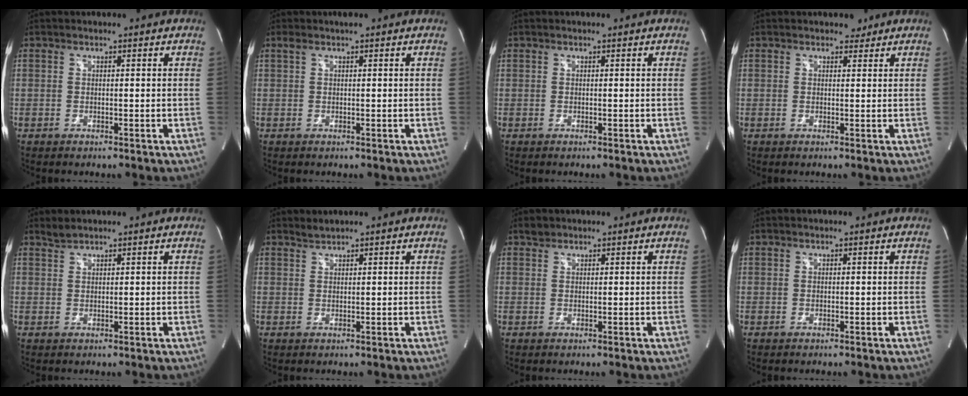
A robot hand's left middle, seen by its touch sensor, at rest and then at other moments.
{"total": 1.5, "force": [1.0, 0.1, 1.1], "torque": [-0.029, 0.021, 0.020]}
{"total": 0.0}
{"total": 1.6, "force": [1.3, 1.0, 0.2], "torque": [-0.002, 0.002, 0.013]}
{"total": 1.3, "force": [1.3, 0.0, 0.2], "torque": [-0.006, 0.006, 0.030]}
{"total": 1.1, "force": [1.1, -0.1, 0.0], "torque": [-0.004, 0.004, 0.025]}
{"total": 1.2, "force": [1.0, 0.6, 0.0], "torque": [0.000, 0.006, 0.016]}
{"total": 0.0}